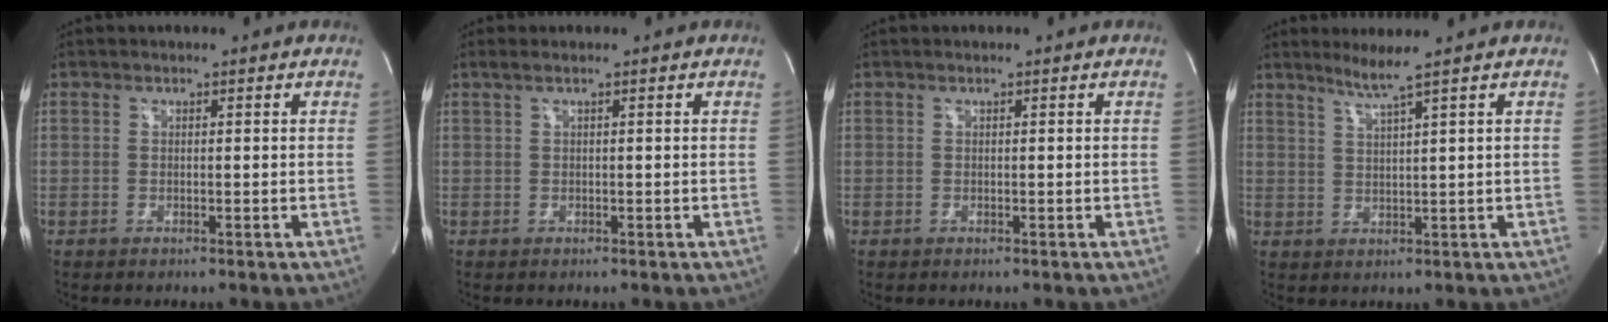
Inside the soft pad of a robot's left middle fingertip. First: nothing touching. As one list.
[{"total": 1.2, "force": [0.8, -0.2, 1.0], "torque": [-0.029, 0.019, 0.018]}, {"total": 0.0}, {"total": 3.7, "force": [2.6, -1.6, 2.1], "torque": [-0.044, -0.013, 0.055]}]